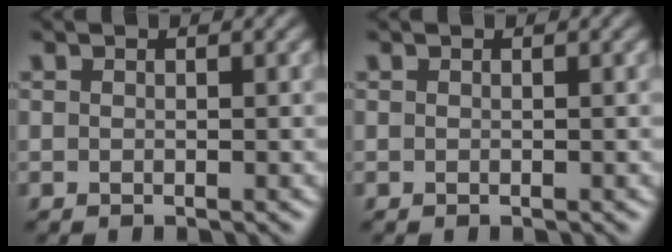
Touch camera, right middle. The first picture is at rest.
{"total": 0.0}